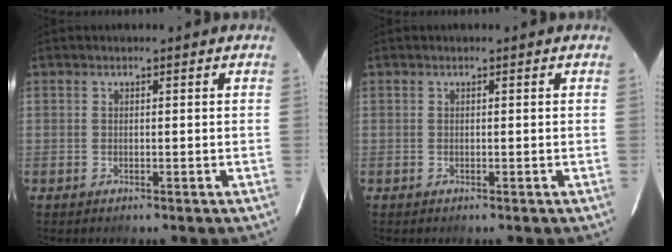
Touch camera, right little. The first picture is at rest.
{"total": 0.0}